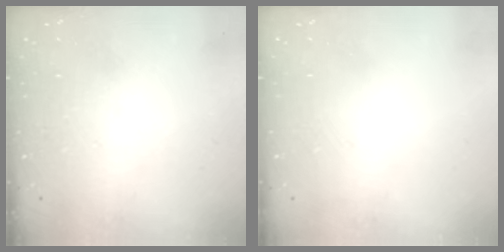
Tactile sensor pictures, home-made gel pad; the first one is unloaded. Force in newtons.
{"total": 0.0}